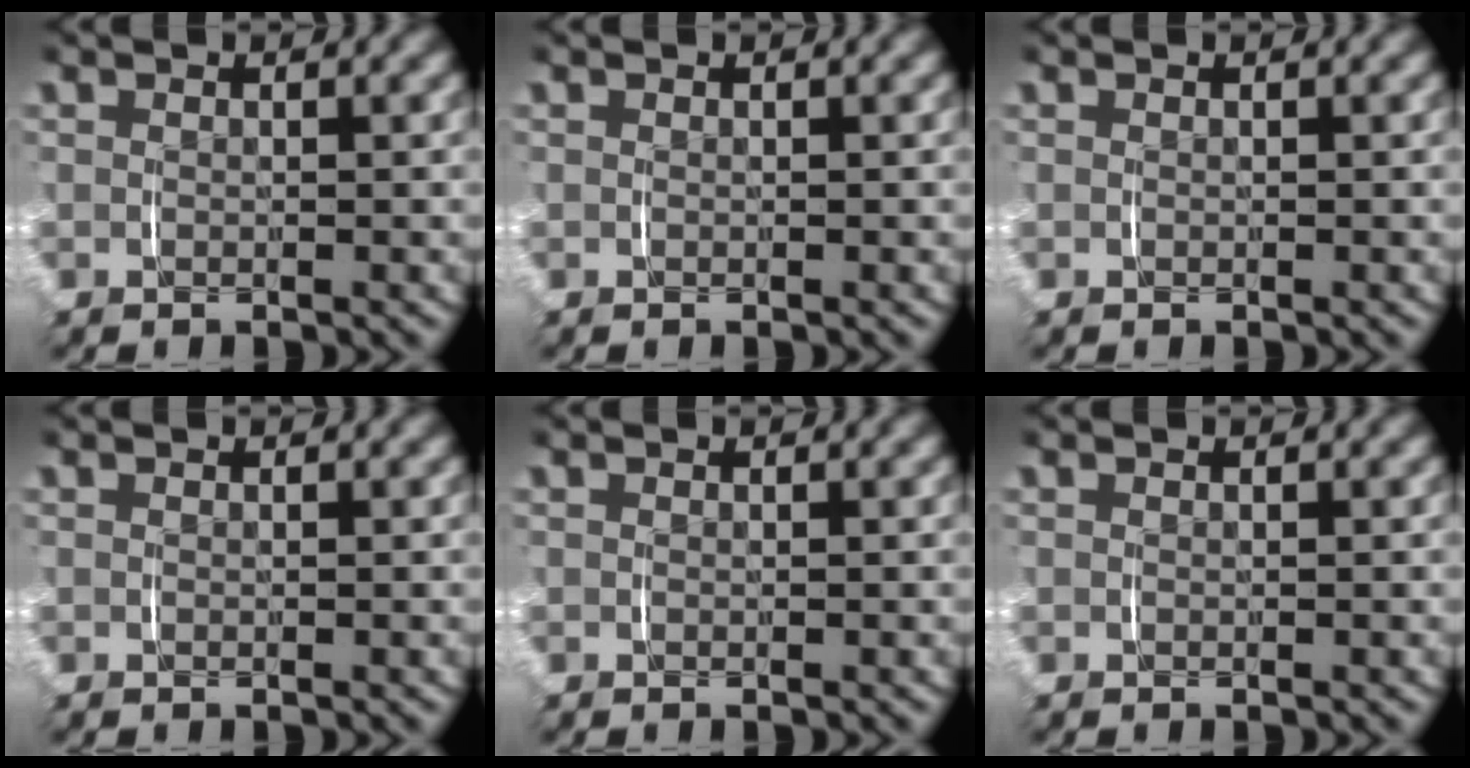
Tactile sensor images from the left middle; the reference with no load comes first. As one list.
[{"total": 0.0}, {"total": 0.0}, {"total": 0.0}, {"total": 0.0}, {"total": 0.0}]